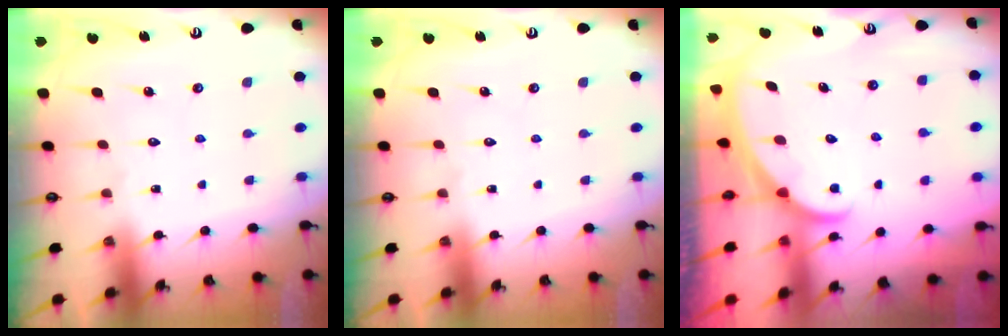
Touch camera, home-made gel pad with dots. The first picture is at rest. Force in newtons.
{"total": 0.0}
{"total": 1.6, "press": 1.6, "slide": 0.1}